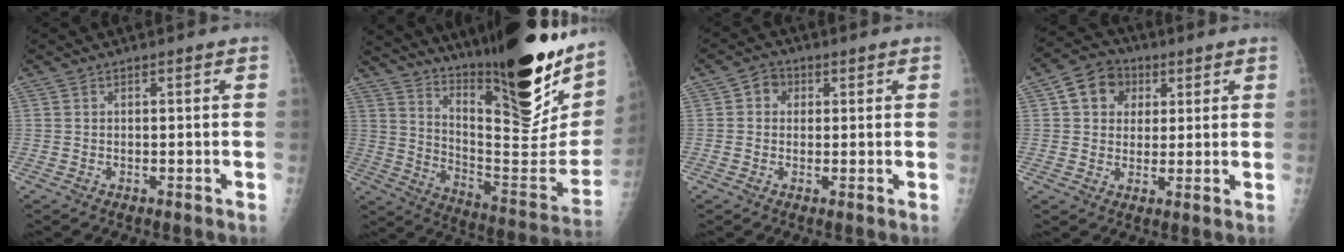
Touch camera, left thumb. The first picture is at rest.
{"total": 33.6, "force": [22.6, 7.9, 23.5], "torque": [-0.325, -0.097, 0.345]}
{"total": 3.2, "force": [0.9, 2.8, 1.3], "torque": [-0.002, 0.002, 0.008]}
{"total": 8.1, "force": [2.7, 6.7, 3.6], "torque": [-0.027, -0.003, 0.037]}